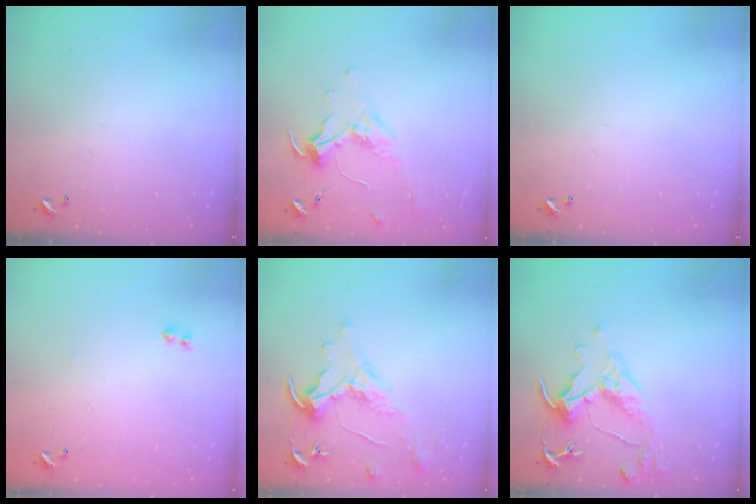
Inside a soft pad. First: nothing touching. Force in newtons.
{"total": 1.8, "press": 1.6, "slide": 0.7}
{"total": 0.0}
{"total": 6.4, "press": 6.4, "slide": 0.8}
{"total": 1.6, "press": 1.4, "slide": 0.7}
{"total": 4.6, "press": 4.5, "slide": 1.0}